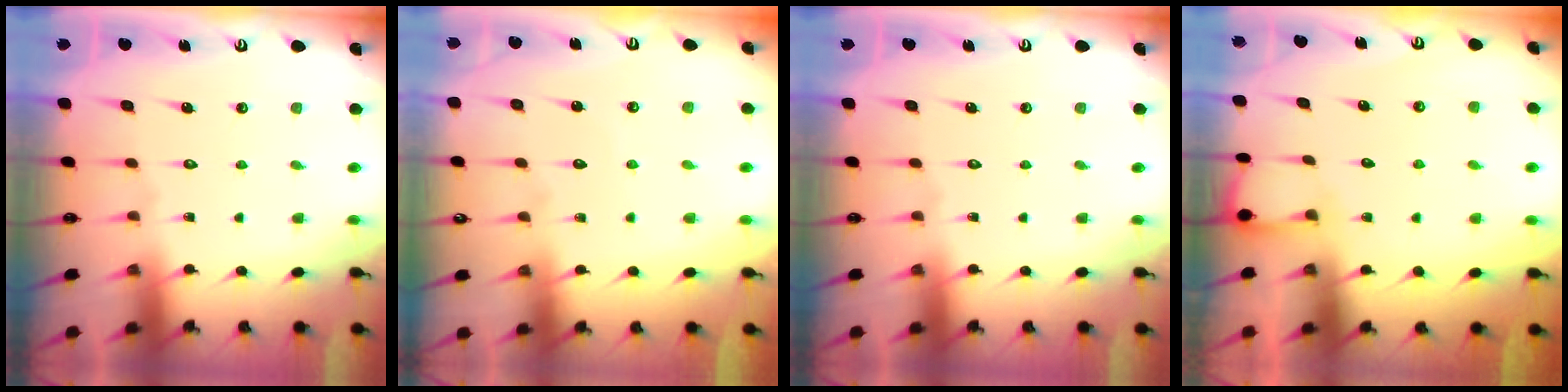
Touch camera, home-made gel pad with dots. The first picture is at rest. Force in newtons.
{"total": 2.9, "press": 2.9, "slide": 0.2}
{"total": 0.0}
{"total": 4.0, "press": 4.0, "slide": 0.2}